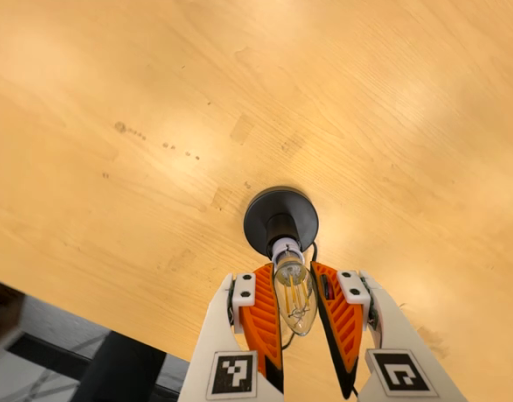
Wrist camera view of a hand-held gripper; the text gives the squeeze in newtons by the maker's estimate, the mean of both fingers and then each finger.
{"total": 12.6, "left": 12.7, "right": 12.5}